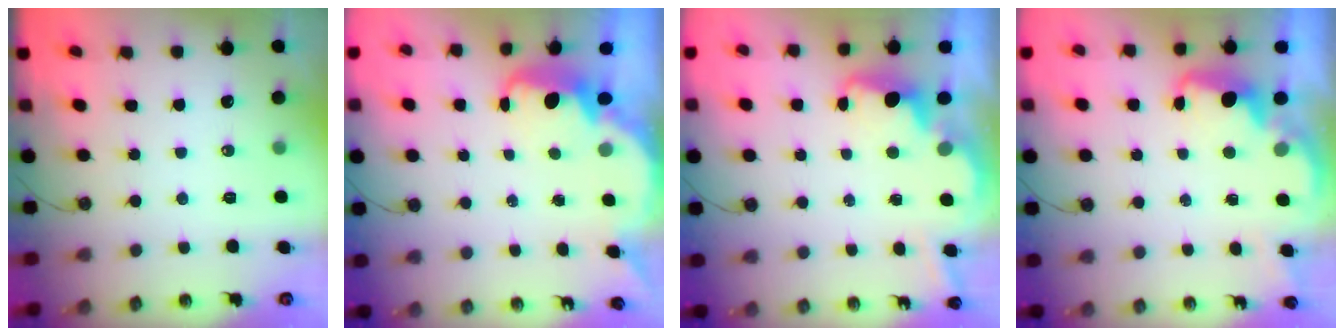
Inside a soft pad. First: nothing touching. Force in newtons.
{"total": 3.8, "press": 3.8, "slide": 0.4}
{"total": 3.7, "press": 3.6, "slide": 0.7}
{"total": 2.1, "press": 2.1, "slide": 0.6}